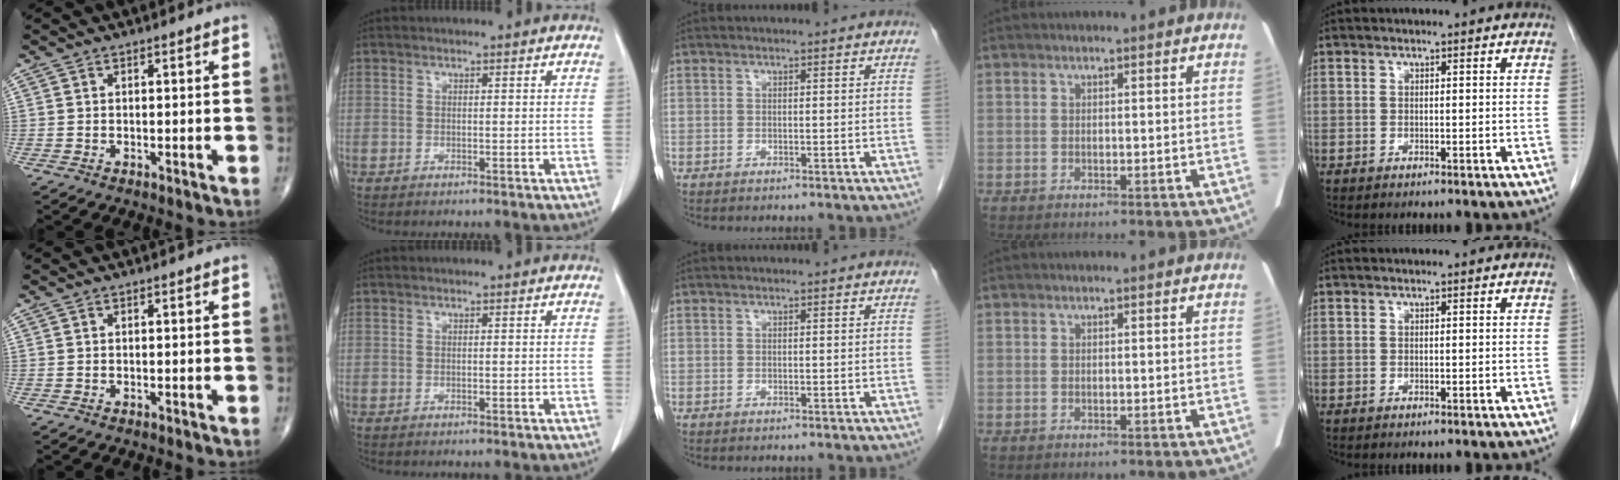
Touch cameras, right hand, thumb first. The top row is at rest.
{}